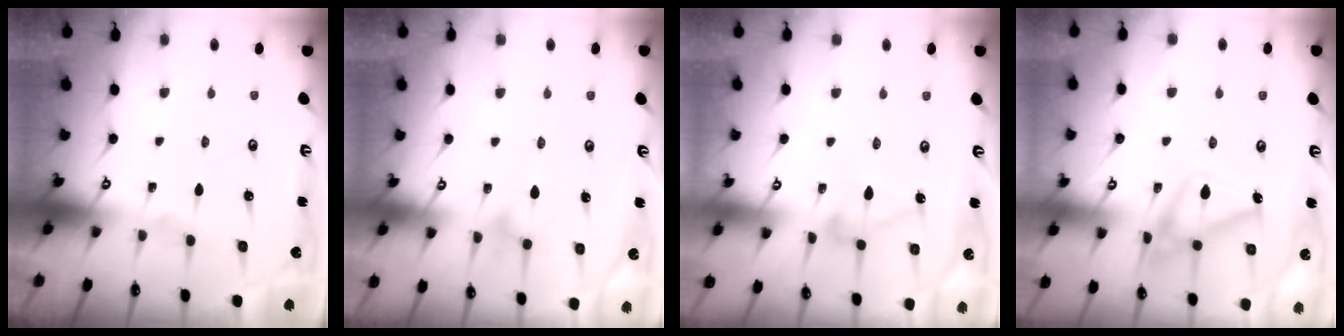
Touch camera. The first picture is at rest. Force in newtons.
{"total": 10.6, "press": 10.6, "slide": 0.5}
{"total": 8.4, "press": 8.4, "slide": 0.1}
{"total": 16.6, "press": 16.6, "slide": 0.9}